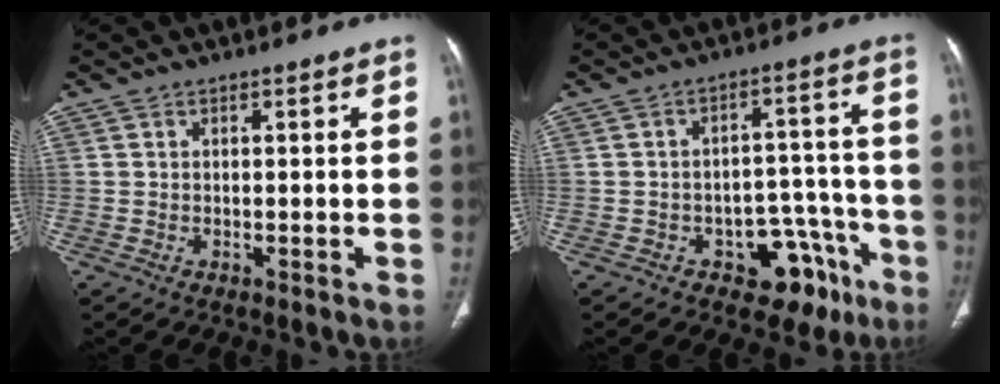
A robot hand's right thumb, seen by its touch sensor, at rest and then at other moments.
{"total": 11.0, "force": [-6.2, 6.9, 5.9], "torque": [-0.029, 0.059, -0.078]}